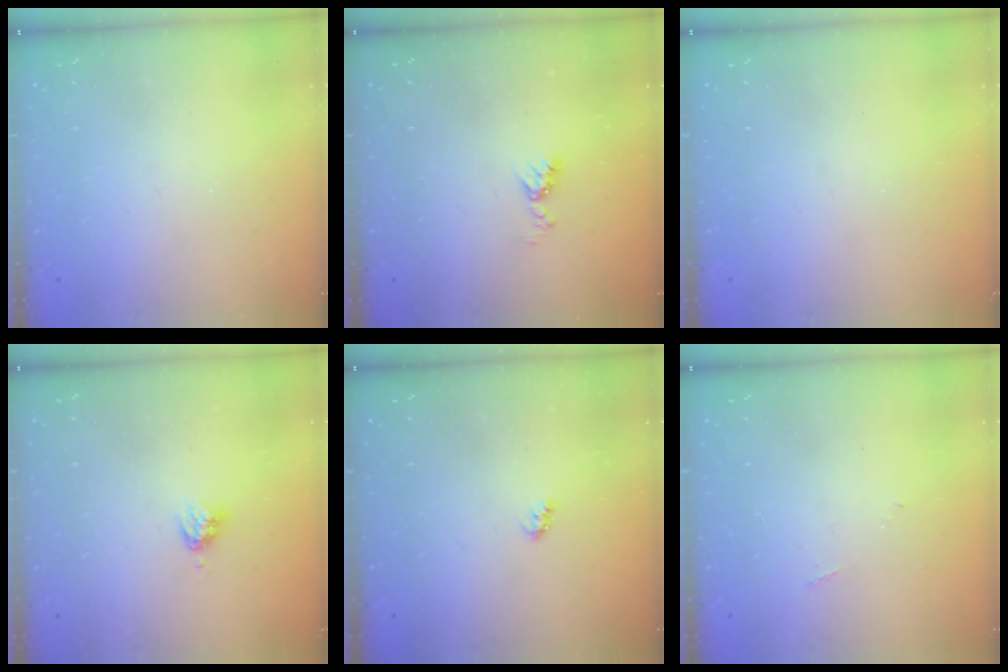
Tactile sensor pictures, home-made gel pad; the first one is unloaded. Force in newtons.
{"total": 5.9, "press": 5.9, "slide": 0.8}
{"total": 0.0}
{"total": 3.6, "press": 3.5, "slide": 0.5}
{"total": 2.6, "press": 2.6, "slide": 0.4}
{"total": 4.0, "press": 4.0, "slide": 0.6}